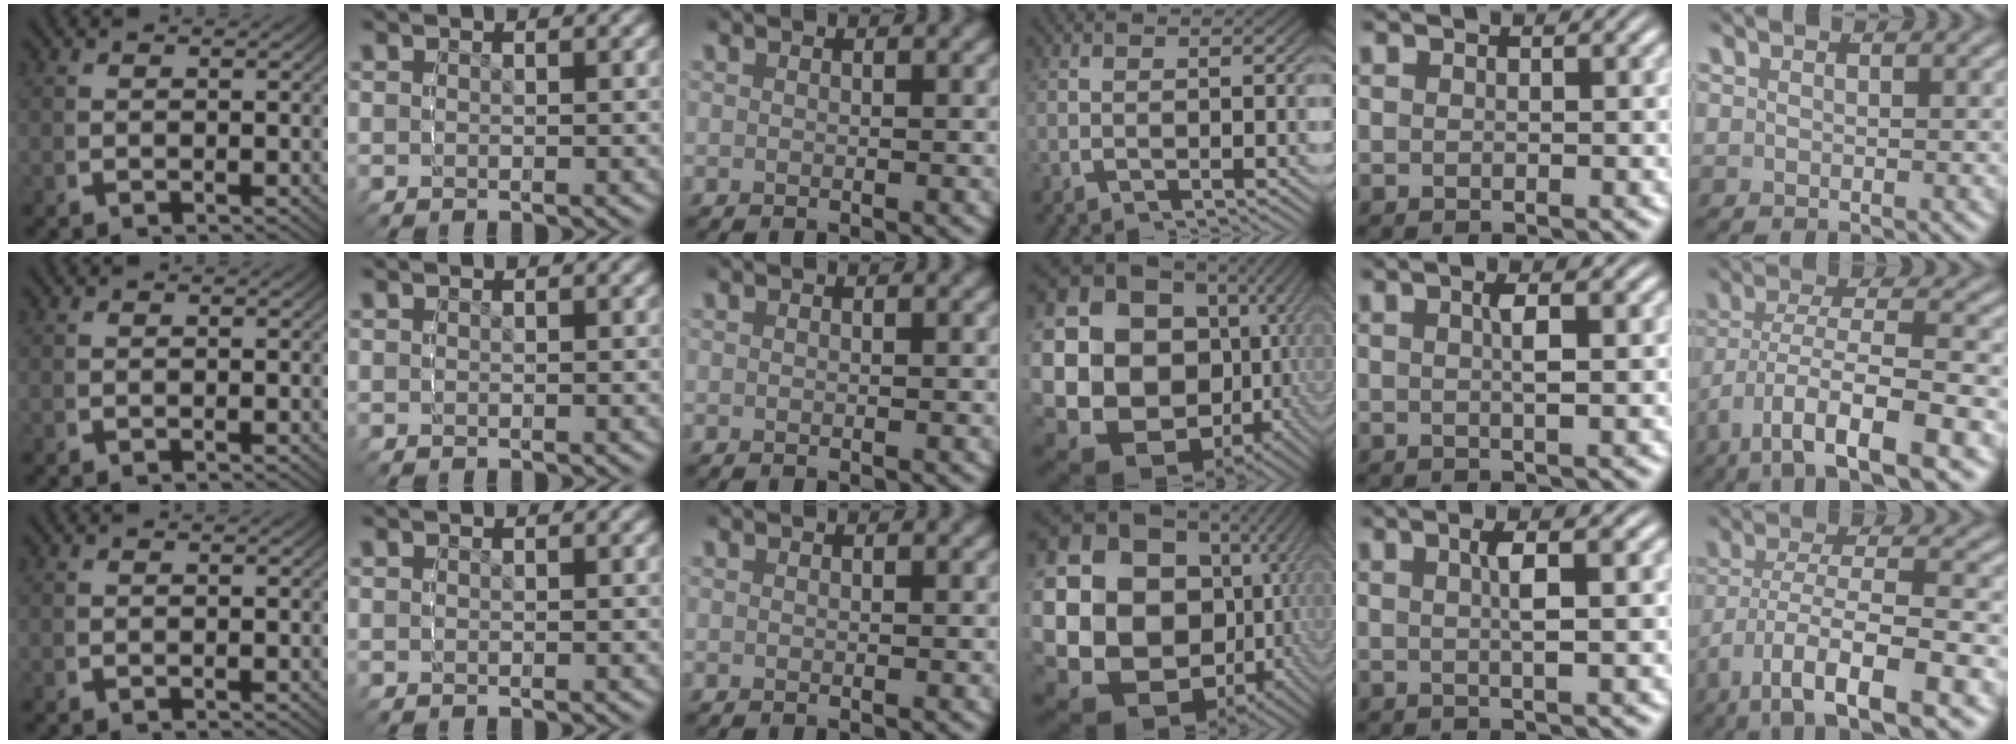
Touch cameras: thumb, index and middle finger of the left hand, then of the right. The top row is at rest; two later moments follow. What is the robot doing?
{"motion": "grasp_and_lifting", "object": "sponge"}